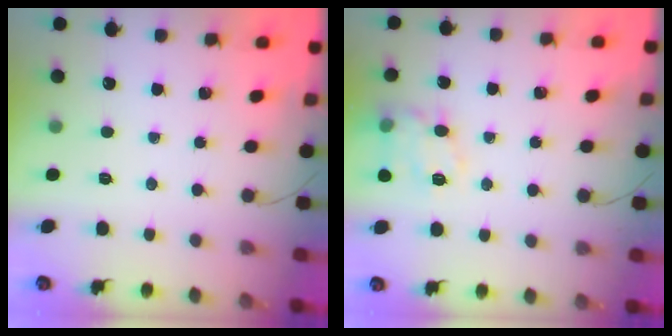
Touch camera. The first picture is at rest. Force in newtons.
{"total": 13.4, "press": 13.4, "slide": 0.4}